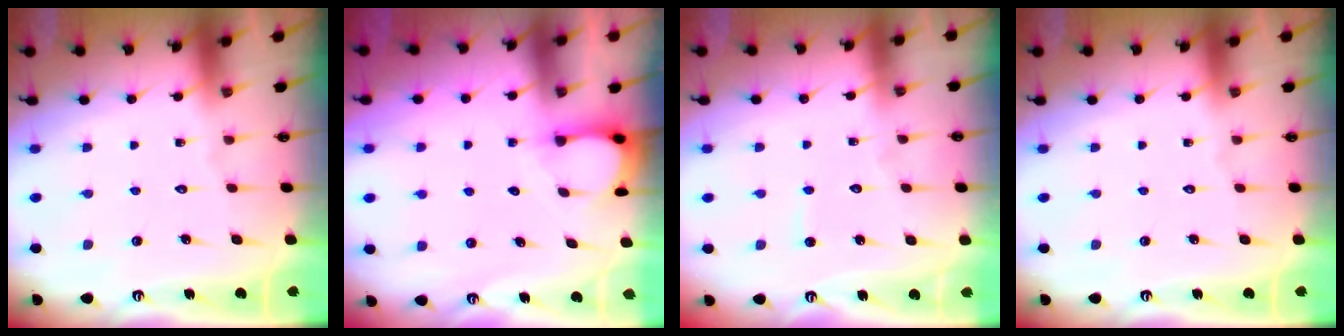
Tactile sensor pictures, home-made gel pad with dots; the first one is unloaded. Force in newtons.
{"total": 3.0, "press": 3.0, "slide": 0.3}
{"total": 4.7, "press": 4.7, "slide": 0.5}
{"total": 0.0}